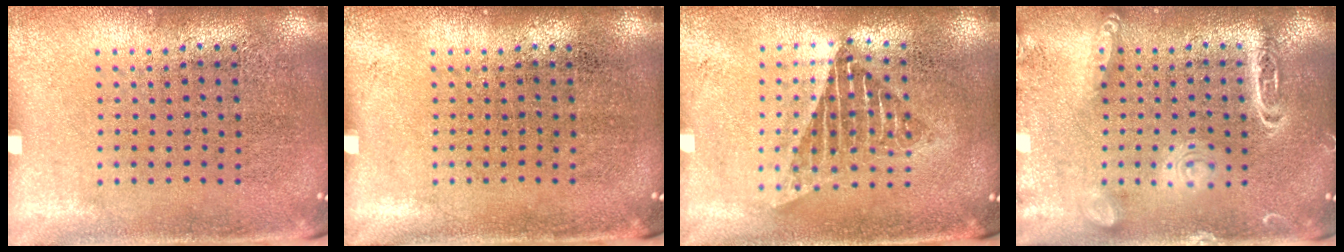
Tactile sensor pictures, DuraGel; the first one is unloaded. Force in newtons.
{"total": 0.0}
{"total": 1.5, "press": 1.4, "slide": 0.7}
{"total": 1.9, "press": 1.9, "slide": 0.1}